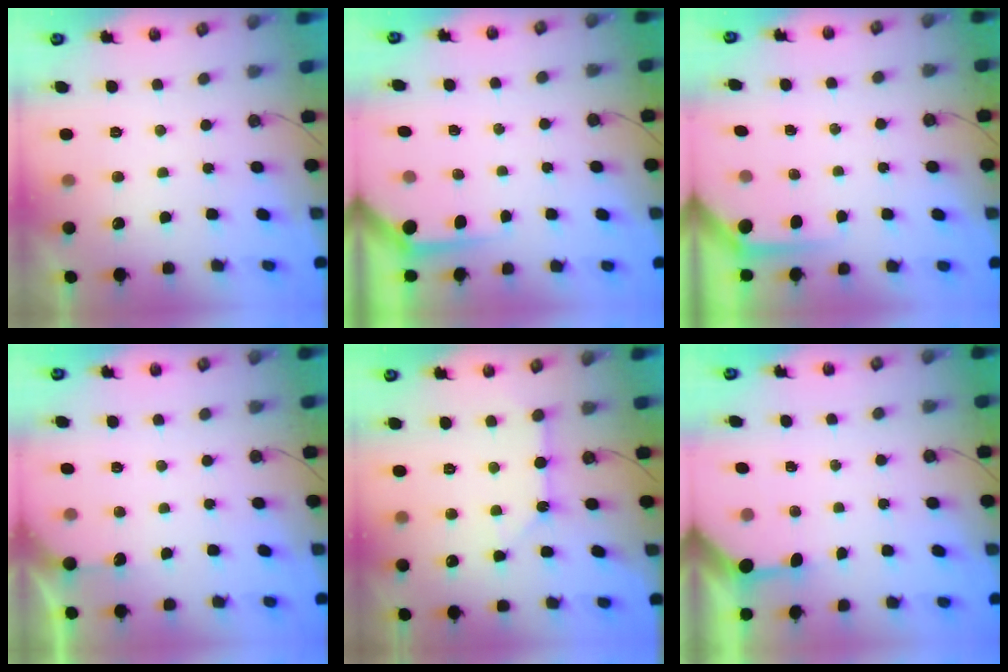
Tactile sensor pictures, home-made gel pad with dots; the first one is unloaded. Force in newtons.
{"total": 3.7, "press": 3.7, "slide": 0.4}
{"total": 3.9, "press": 3.8, "slide": 0.2}
{"total": 2.3, "press": 2.3, "slide": 0.3}
{"total": 2.7, "press": 2.6, "slide": 0.3}
{"total": 3.2, "press": 3.1, "slide": 0.3}